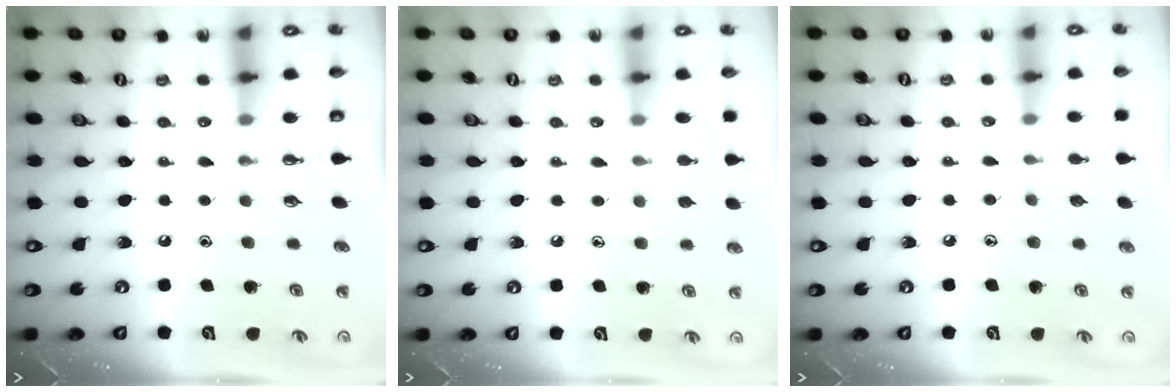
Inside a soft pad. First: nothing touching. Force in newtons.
{"total": 4.9, "press": 4.8, "slide": 0.4}
{"total": 5.2, "press": 5.2, "slide": 0.7}